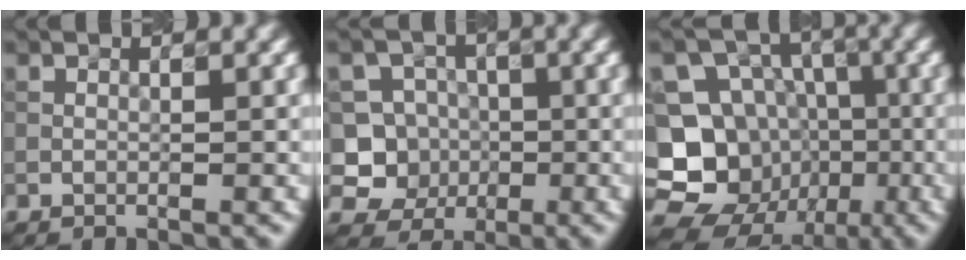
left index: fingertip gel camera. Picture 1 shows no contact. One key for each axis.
{"total": 5.2, "fx": -1.1, "fy": 4.9, "fz": 1.3, "tx": -0.006, "ty": 0.007, "tz": -0.042}
{"total": 17.5, "fx": -5.1, "fy": 16.1, "fz": 4.6, "tx": -0.133, "ty": -0.006, "tz": -0.084}